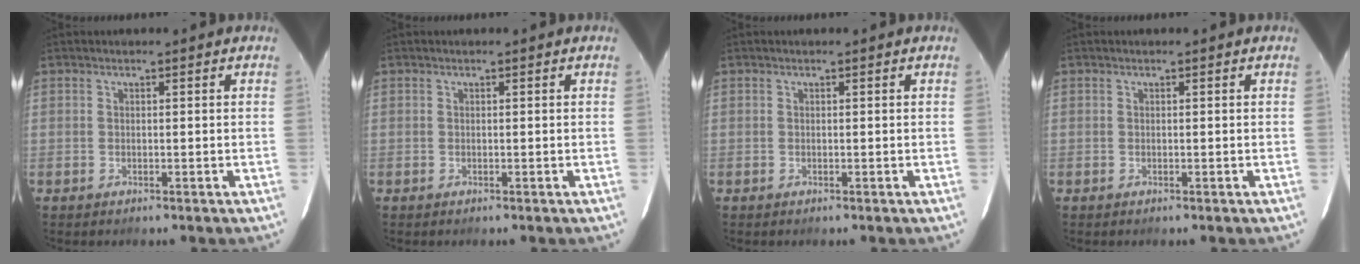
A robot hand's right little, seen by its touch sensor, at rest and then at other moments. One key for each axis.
{"total": 0.0}
{"total": 0.0}
{"total": 0.0}